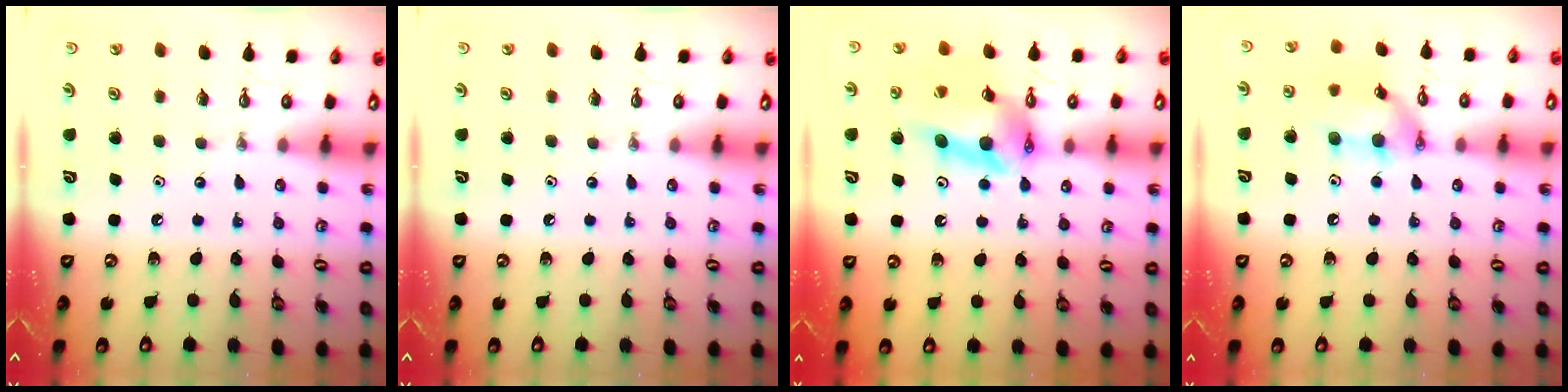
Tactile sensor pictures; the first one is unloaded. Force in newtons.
{"total": 0.0}
{"total": 13.9, "press": 13.8, "slide": 1.4}
{"total": 13.9, "press": 13.9, "slide": 0.8}